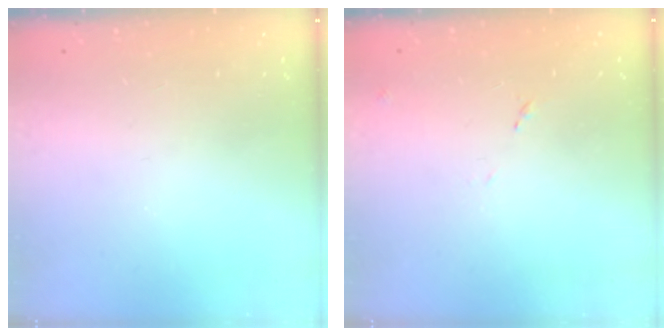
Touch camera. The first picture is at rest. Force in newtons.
{"total": 8.1, "press": 8.1, "slide": 0.6}